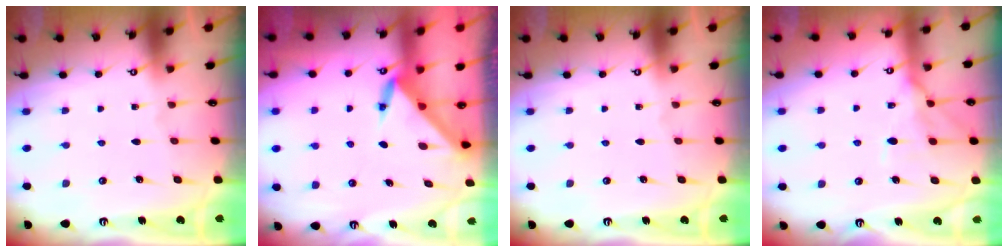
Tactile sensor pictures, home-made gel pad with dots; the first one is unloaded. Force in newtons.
{"total": 3.2, "press": 3.2, "slide": 0.2}
{"total": 0.0}
{"total": 12.2, "press": 12.1, "slide": 1.2}